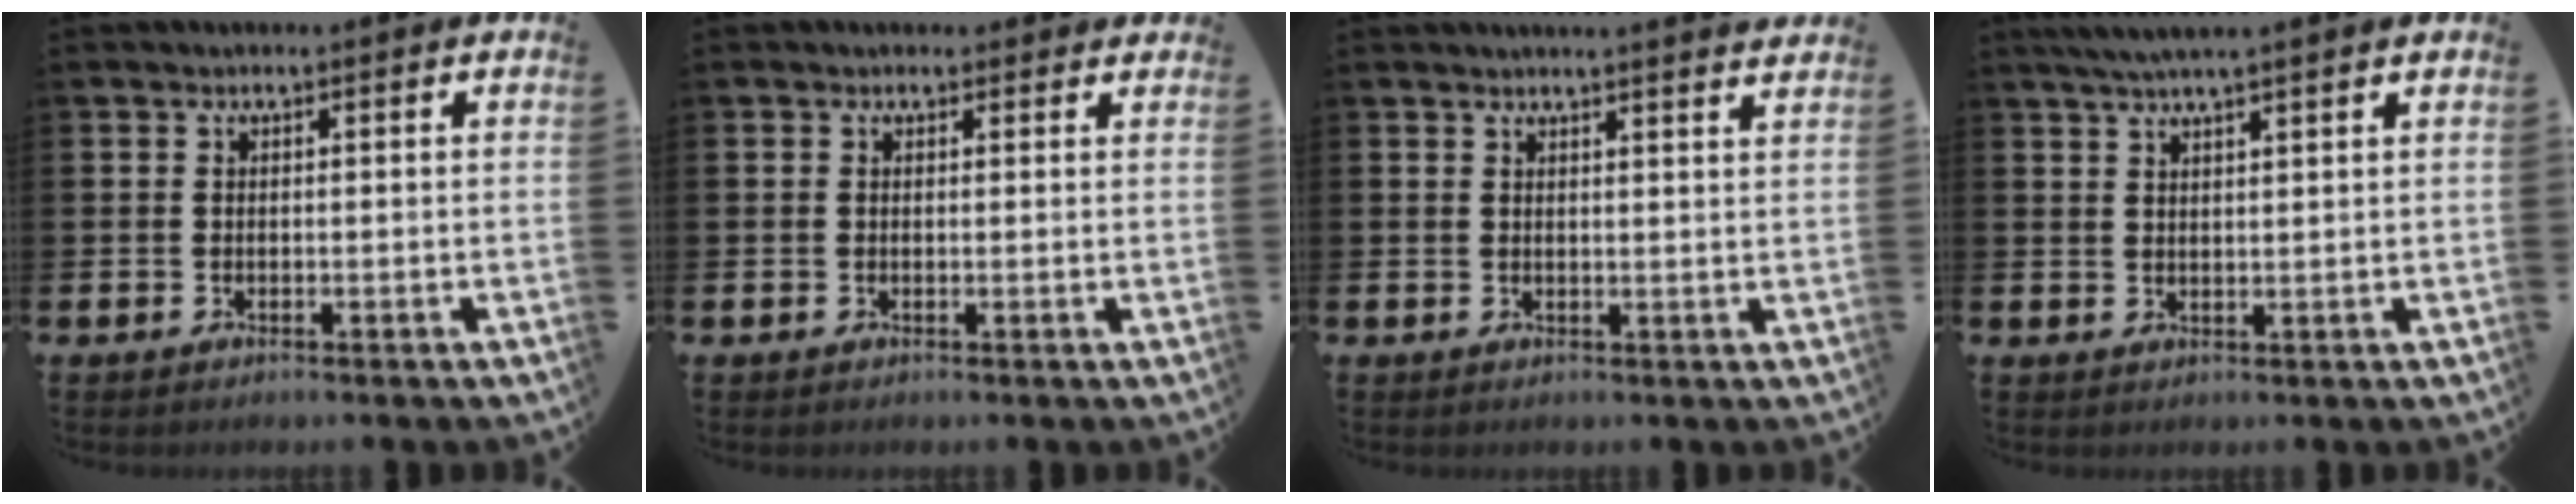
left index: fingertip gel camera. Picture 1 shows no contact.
{"total": 0.9, "force": [0.6, 0.6, 0.1], "torque": [0.008, 0.005, 0.009]}
{"total": 2.8, "force": [2.8, -0.4, 0.0], "torque": [0.010, -0.023, 0.048]}
{"total": 3.8, "force": [3.3, -0.1, 1.8], "torque": [-0.039, -0.004, 0.060]}